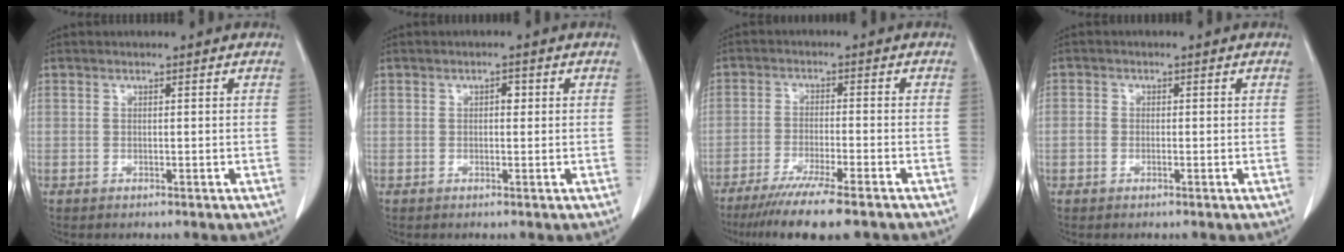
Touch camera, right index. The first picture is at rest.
{"total": 1.2, "force": [0.2, 0.7, 0.9], "torque": [-0.009, 0.004, 0.001]}
{"total": 10.9, "force": [-8.5, 0.2, 6.8], "torque": [-0.101, -0.027, -0.133]}
{"total": 1.3, "force": [-0.3, 1.0, 0.6], "torque": [-0.010, 0.004, -0.008]}